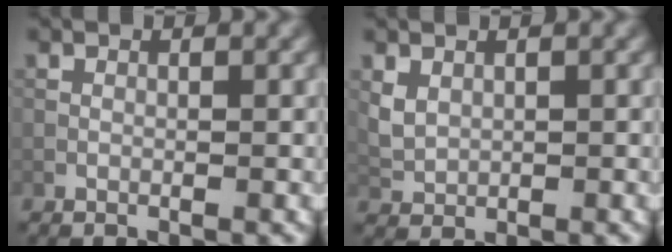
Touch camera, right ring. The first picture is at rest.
{"total": 2.0, "force": [1.3, 1.2, 1.0], "torque": [-0.024, 0.001, 0.027]}